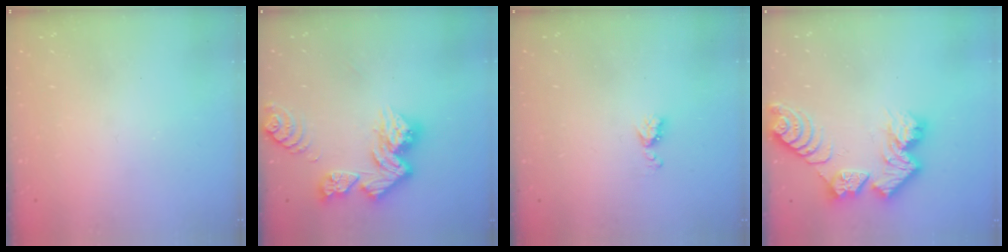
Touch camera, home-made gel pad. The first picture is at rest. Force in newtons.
{"total": 13.6, "press": 13.5, "slide": 1.6}
{"total": 4.5, "press": 4.5, "slide": 0.5}
{"total": 12.7, "press": 12.6, "slide": 1.0}